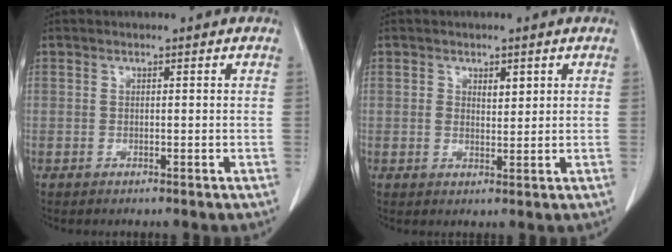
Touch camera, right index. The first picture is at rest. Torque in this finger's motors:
{"motor_torque": [0.07, 0.05, 0.03, 0.00]}